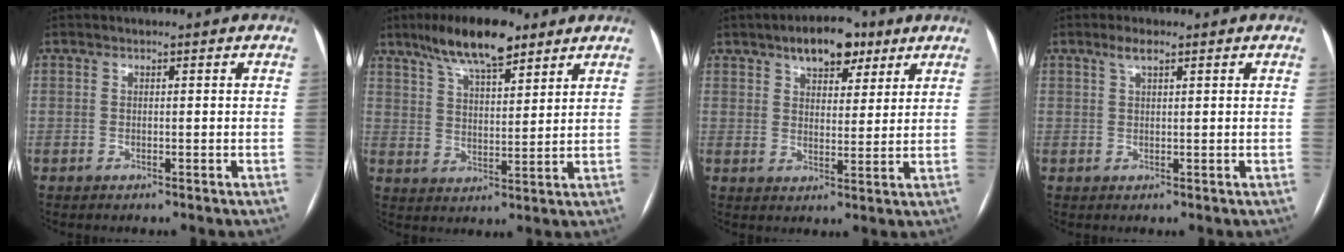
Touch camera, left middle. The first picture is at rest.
{"total": 11.6, "force": [8.2, 3.1, 7.5], "torque": [-0.134, 0.014, 0.143]}
{"total": 8.3, "force": [5.2, 4.0, 5.1], "torque": [-0.071, 0.016, 0.080]}
{"total": 2.2, "force": [1.4, 0.5, 1.6], "torque": [-0.034, 0.008, 0.028]}